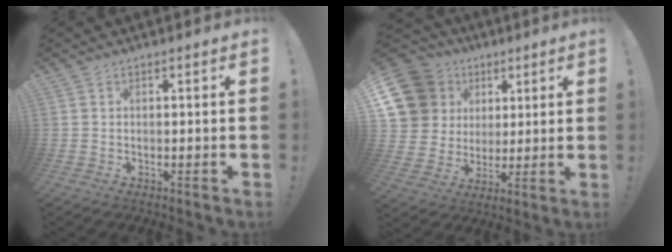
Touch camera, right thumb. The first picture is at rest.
{"total": 17.2, "force": [6.6, 14.3, 6.9], "torque": [-0.113, -0.022, 0.149]}